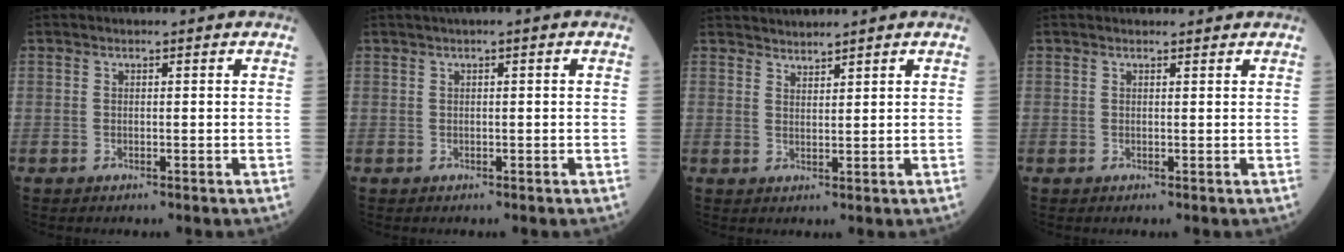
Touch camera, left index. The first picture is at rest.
{"total": 0.9, "force": [0.4, -0.1, 0.8], "torque": [-0.016, 0.008, 0.010]}
{"total": 2.9, "force": [2.9, -0.1, 0.0], "torque": [-0.002, 0.011, 0.058]}
{"total": 1.9, "force": [1.9, 0.3, 0.3], "torque": [-0.008, 0.010, 0.025]}